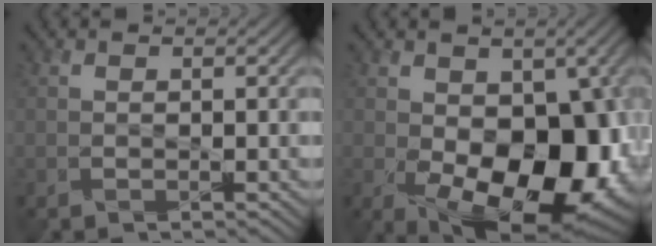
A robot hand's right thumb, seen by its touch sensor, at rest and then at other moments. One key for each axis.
{"total": 16.6, "fx": -3.2, "fy": 9.6, "fz": 13.1, "tx": -0.189, "ty": -0.035, "tz": -0.035}